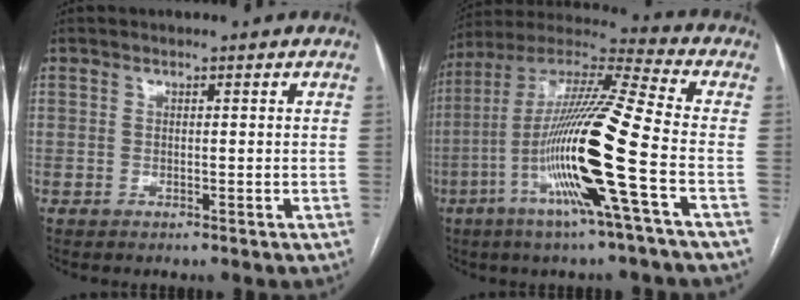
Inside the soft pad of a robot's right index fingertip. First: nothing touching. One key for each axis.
{"total": 19.4, "fx": -5.9, "fy": -1.0, "fz": 18.5, "tx": -0.372, "ty": -0.016, "tz": -0.125}